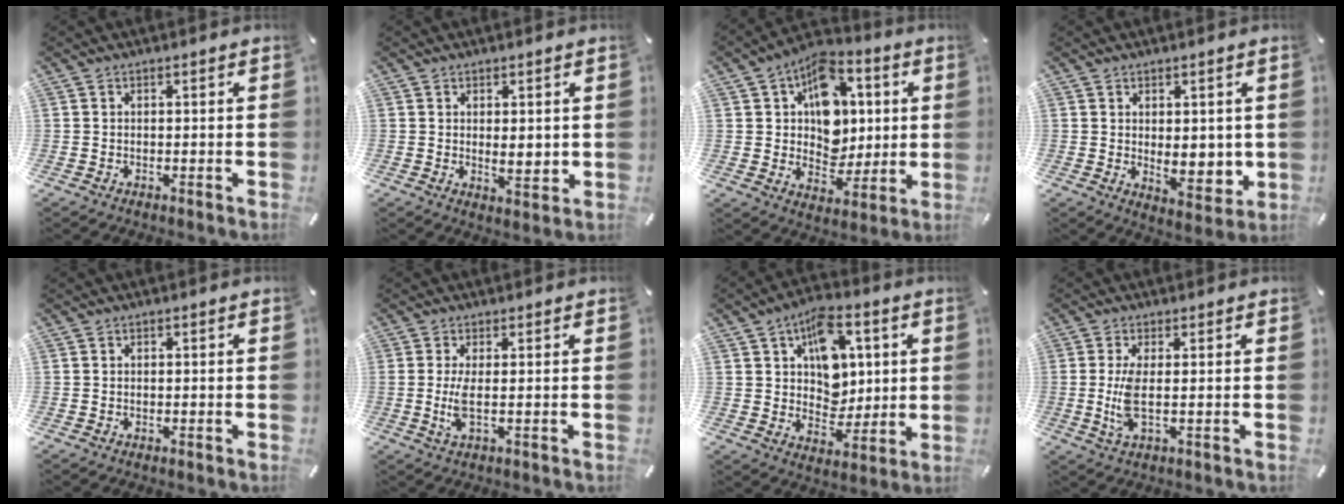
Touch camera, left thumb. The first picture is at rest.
{"total": 3.6, "force": [1.1, 1.8, 2.9], "torque": [-0.043, -0.005, 0.017]}
{"total": 14.2, "force": [3.6, 11.4, 7.7], "torque": [-0.105, -0.021, 0.070]}
{"total": 6.2, "force": [1.2, 4.1, 4.4], "torque": [-0.040, -0.009, 0.024]}
{"total": 0.0}
{"total": 5.0, "force": [0.0, 0.9, 4.9], "torque": [-0.108, -0.016, -0.004]}
{"total": 12.1, "force": [4.7, 9.0, 6.6], "torque": [-0.094, -0.019, 0.088]}
{"total": 6.2, "force": [0.0, 1.5, 6.1], "torque": [-0.136, -0.019, -0.004]}